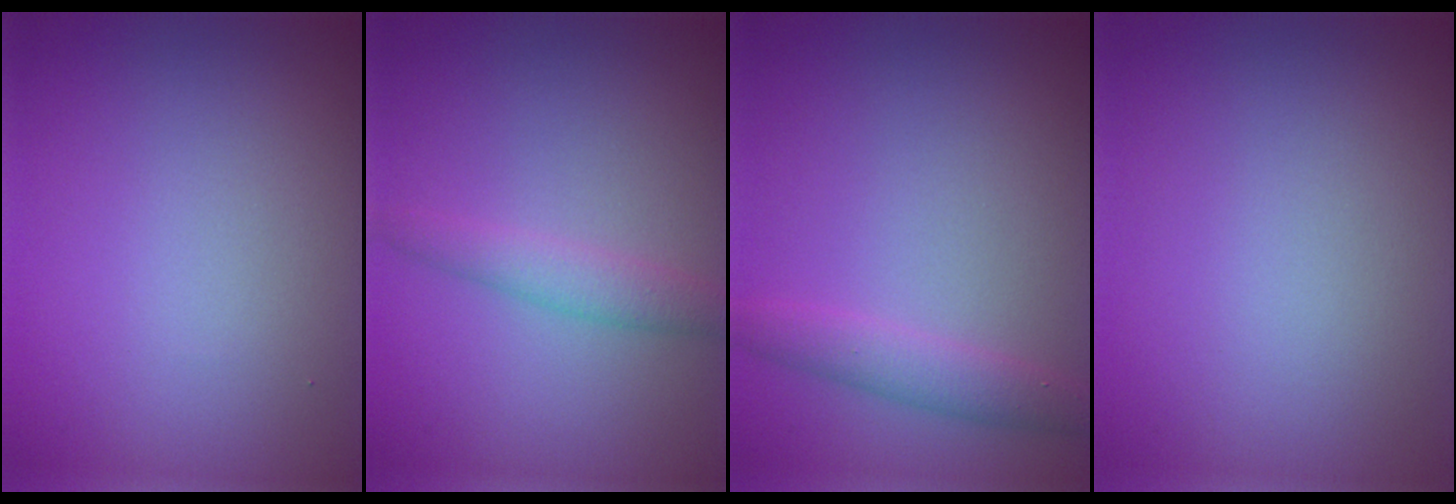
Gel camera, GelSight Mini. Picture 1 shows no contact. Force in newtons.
{"total": 2.3, "press": 2.3, "slide": 0.1}
{"total": 1.9, "press": 1.9, "slide": 0.1}
{"total": 0.0}